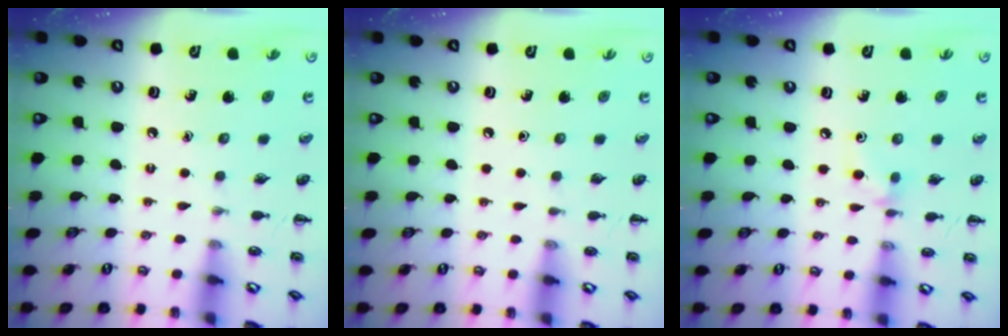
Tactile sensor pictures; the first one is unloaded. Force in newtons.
{"total": 0.0}
{"total": 5.5, "press": 5.2, "slide": 1.9}